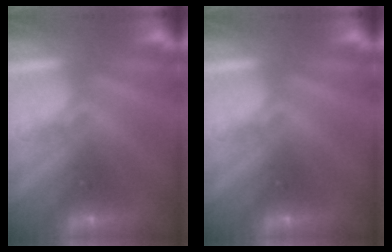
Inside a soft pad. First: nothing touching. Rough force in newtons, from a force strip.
{"total": 0.0}